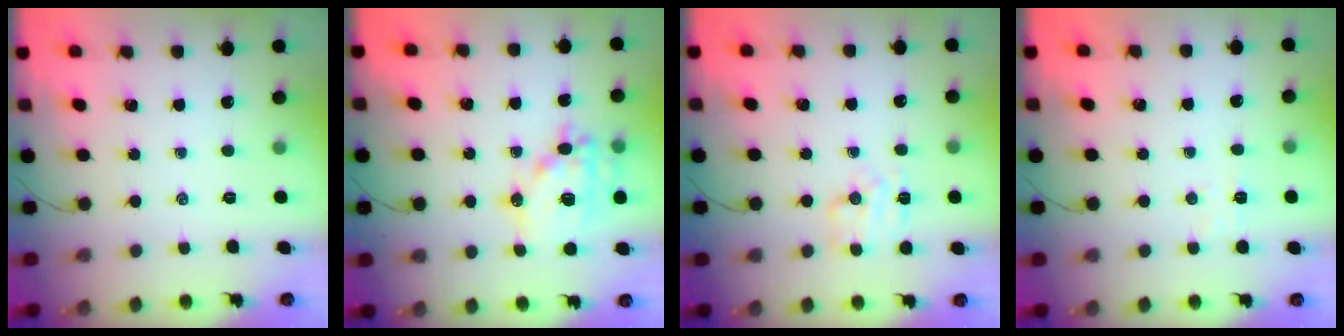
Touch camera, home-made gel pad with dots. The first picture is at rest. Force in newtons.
{"total": 16.2, "press": 15.9, "slide": 3.2}
{"total": 6.0, "press": 5.9, "slide": 1.0}
{"total": 3.0, "press": 2.9, "slide": 0.8}